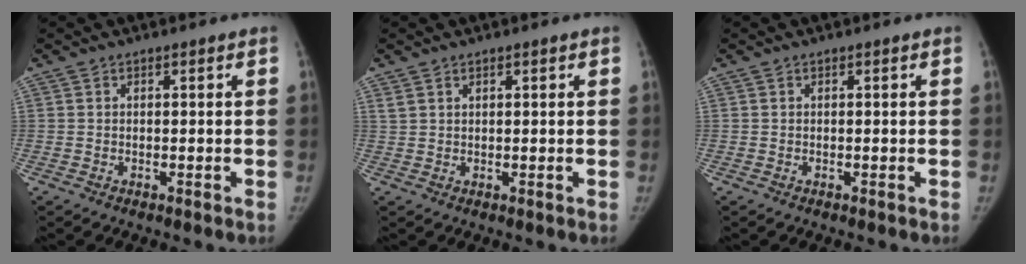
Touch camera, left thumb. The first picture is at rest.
{"total": 1.2, "force": [1.0, 0.6, 0.3], "torque": [0.001, -0.003, 0.018]}
{"total": 0.0}